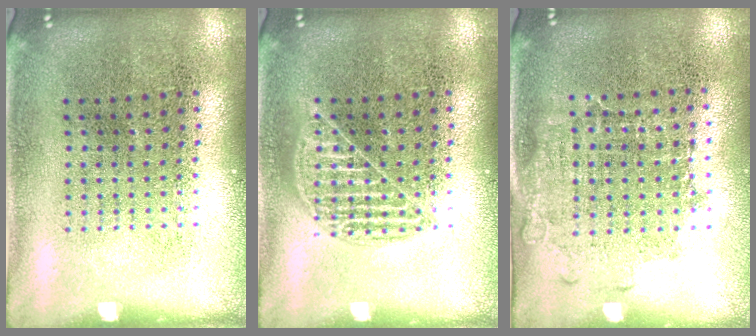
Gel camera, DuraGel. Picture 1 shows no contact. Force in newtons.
{"total": 1.6, "press": 1.6, "slide": 0.2}
{"total": 1.3, "press": 1.1, "slide": 0.8}